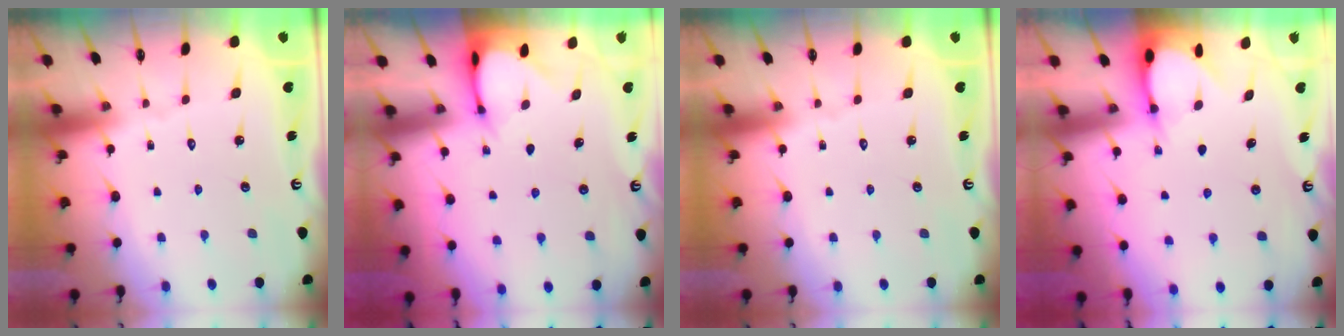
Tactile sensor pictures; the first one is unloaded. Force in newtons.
{"total": 3.0, "press": 3.0, "slide": 0.2}
{"total": 0.0}
{"total": 3.3, "press": 3.3, "slide": 0.3}